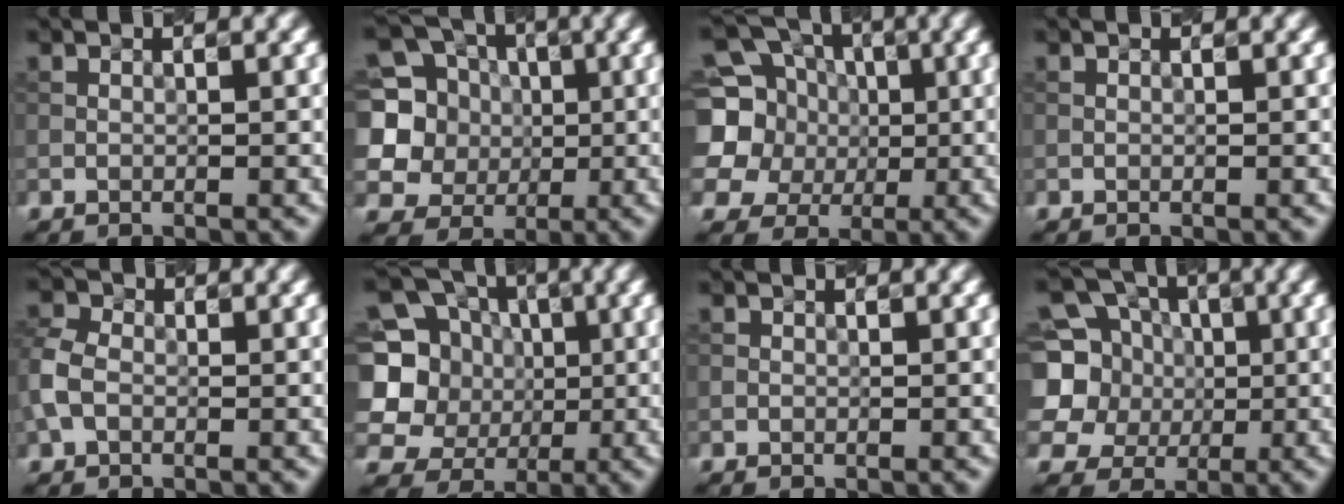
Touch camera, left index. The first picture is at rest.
{"total": 8.8, "force": [1.2, 8.0, 3.4], "torque": [-0.090, 0.022, -0.006]}
{"total": 13.5, "force": [3.0, 11.9, 5.7], "torque": [-0.163, 0.032, 0.029]}
{"total": 0.0}
{"total": 3.3, "force": [-0.5, 2.5, 2.0], "torque": [-0.049, 0.008, -0.022]}
{"total": 12.5, "force": [1.5, 11.5, 4.6], "torque": [-0.156, 0.037, 0.005]}
{"total": 0.0}
{"total": 9.9, "force": [1.8, 8.7, 4.3], "torque": [-0.114, 0.029, -0.001]}